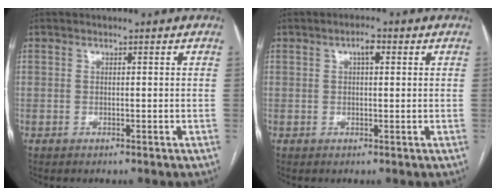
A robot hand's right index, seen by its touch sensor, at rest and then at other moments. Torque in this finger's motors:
{"motor_torque": [0.19, 0.10, 0.03, 0.02]}